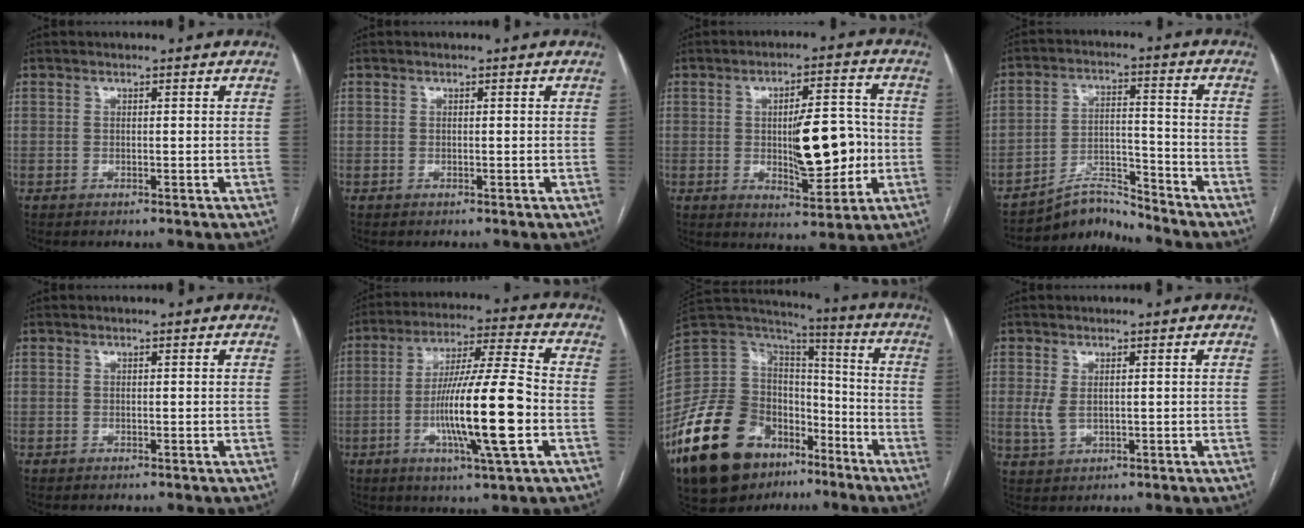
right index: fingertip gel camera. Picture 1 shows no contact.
{"total": 0.0}
{"total": 11.0, "force": [-0.9, 3.5, 10.4], "torque": [-0.157, 0.009, -0.005]}
{"total": 6.5, "force": [-6.4, 0.4, -0.7], "torque": [0.012, 0.026, -0.111]}
{"total": 0.0}
{"total": 16.1, "force": [-3.8, 0.3, 15.7], "torque": [-0.284, -0.007, -0.070]}
{"total": 24.9, "force": [-14.8, 14.8, 13.5], "torque": [-0.295, 0.044, -0.255]}
{"total": 2.9, "force": [0.3, 1.5, 2.4], "torque": [-0.057, 0.000, 0.014]}